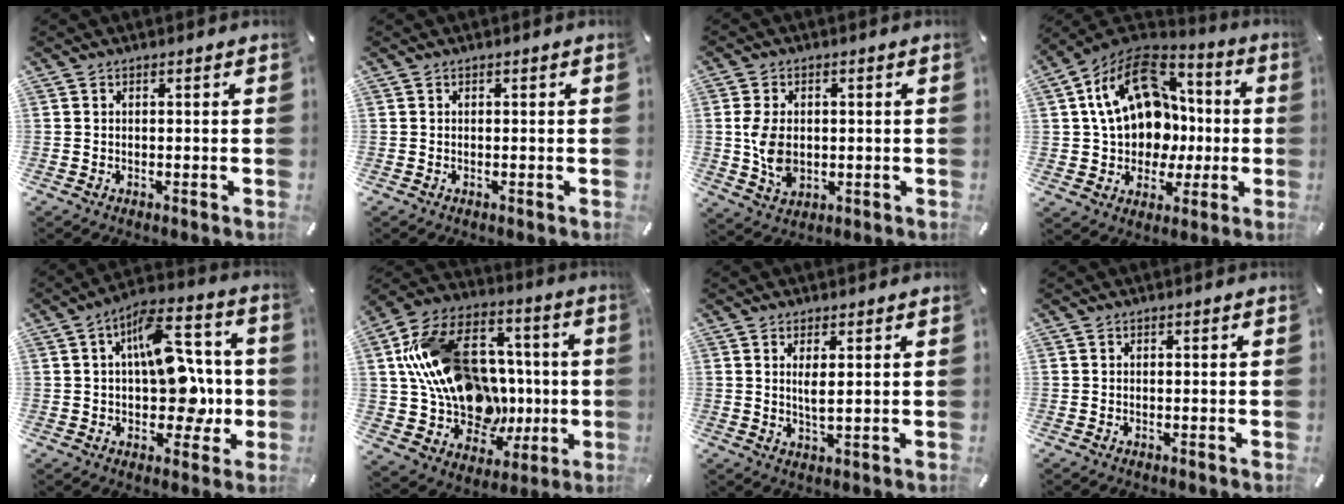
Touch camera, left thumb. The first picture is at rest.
{"total": 0.0}
{"total": 8.1, "force": [0.0, 5.9, 5.5], "torque": [-0.119, -0.006, -0.002]}
{"total": 21.4, "force": [3.0, 16.4, 13.3], "torque": [-0.239, 0.001, 0.060]}
{"total": 15.8, "force": [1.6, 9.9, 12.2], "torque": [-0.157, -0.002, 0.034]}
{"total": 24.1, "force": [1.8, 18.5, 15.3], "torque": [-0.295, -0.019, 0.057]}
{"total": 3.5, "force": [1.2, 0.8, 3.2], "torque": [-0.065, -0.008, 0.017]}
{"total": 0.0}